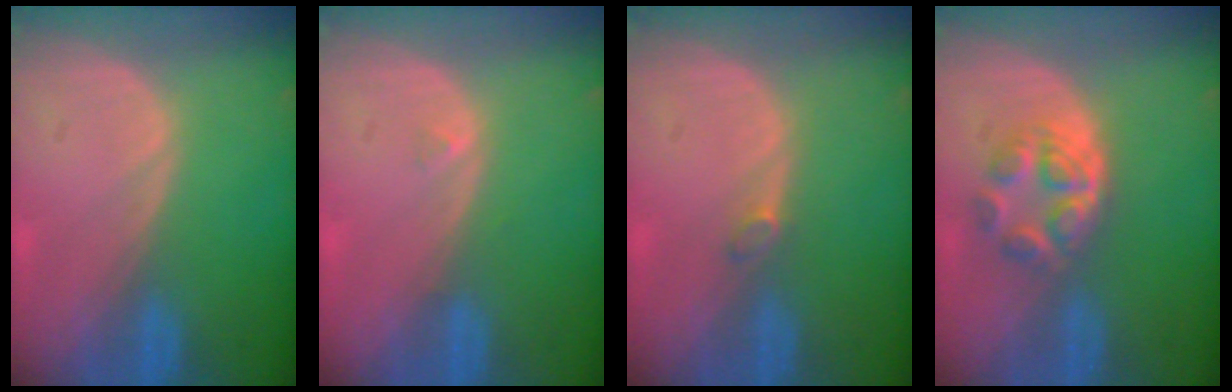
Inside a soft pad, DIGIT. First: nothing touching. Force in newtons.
{"total": 0.5, "press": 0.5, "slide": 0.2}
{"total": 1.2, "press": 1.2, "slide": 0.2}
{"total": 6.3, "press": 5.3, "slide": 3.3}